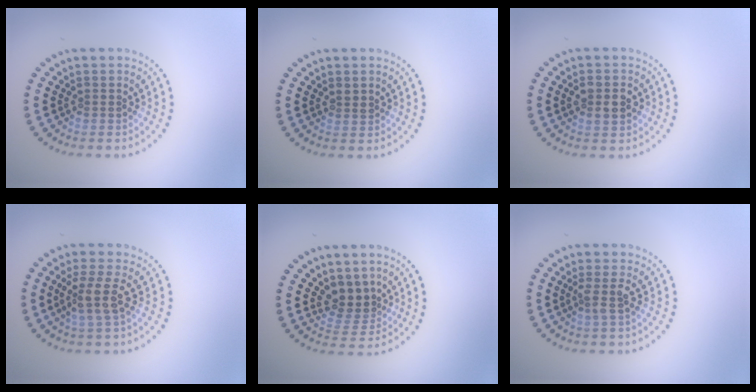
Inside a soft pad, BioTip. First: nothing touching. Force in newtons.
{"total": 0.9, "press": 0.9, "slide": 0.2}
{"total": 2.2, "press": 2.2, "slide": 0.2}
{"total": 2.9, "press": 2.4, "slide": 1.7}
{"total": 2.9, "press": 2.3, "slide": 1.8}
{"total": 1.6, "press": 1.2, "slide": 1.0}